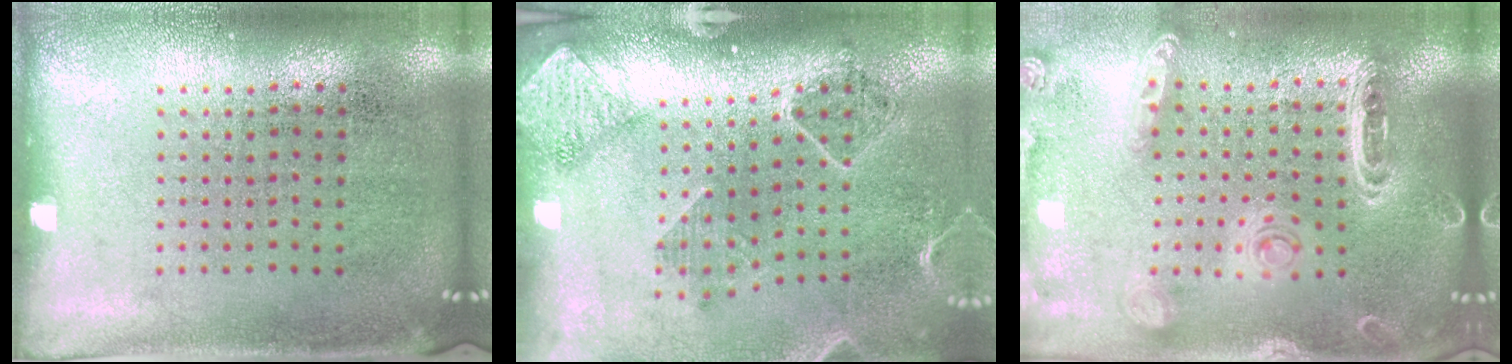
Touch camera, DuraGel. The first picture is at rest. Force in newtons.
{"total": 1.5, "press": 1.5, "slide": 0.0}
{"total": 1.5, "press": 1.5, "slide": 0.1}